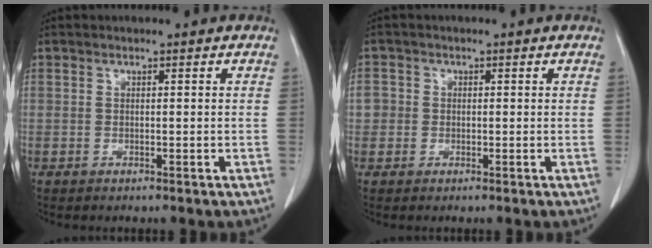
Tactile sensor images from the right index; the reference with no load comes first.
{"total": 2.4, "force": [0.0, 2.3, 0.3], "torque": [0.006, 0.008, -0.001]}